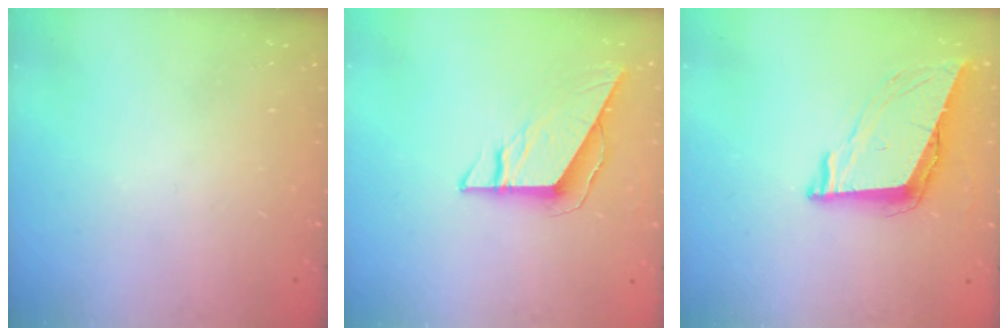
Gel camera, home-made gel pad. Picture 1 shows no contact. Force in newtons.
{"total": 8.1, "press": 8.1, "slide": 0.4}
{"total": 9.0, "press": 8.4, "slide": 3.2}